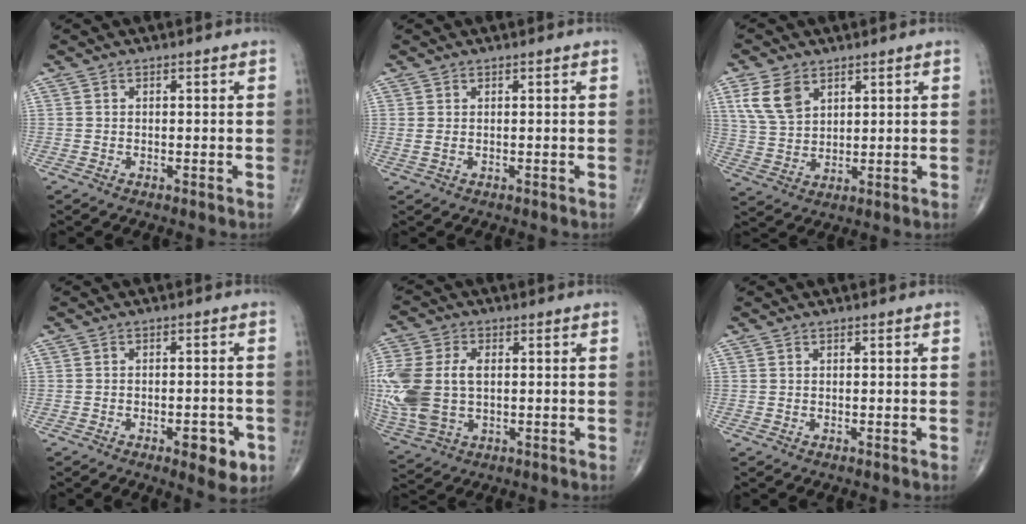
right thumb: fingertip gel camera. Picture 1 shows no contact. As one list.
[{"total": 1.1, "force": [0.2, 0.5, 1.0], "torque": [-0.028, 0.005, 0.010]}, {"total": 8.0, "force": [4.0, 5.1, 4.8], "torque": [-0.084, -0.011, 0.087]}, {"total": 6.5, "force": [-2.9, 2.6, 5.2], "torque": [-0.053, 0.009, -0.034]}, {"total": 17.4, "force": [0.1, 11.4, 13.1], "torque": [-0.345, 0.000, 0.014]}, {"total": 0.0}]